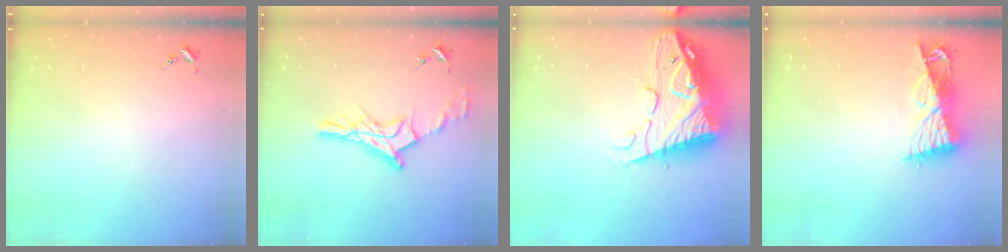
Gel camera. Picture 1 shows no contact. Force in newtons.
{"total": 14.2, "press": 14.2, "slide": 1.1}
{"total": 17.9, "press": 17.8, "slide": 1.7}
{"total": 9.5, "press": 9.4, "slide": 0.8}